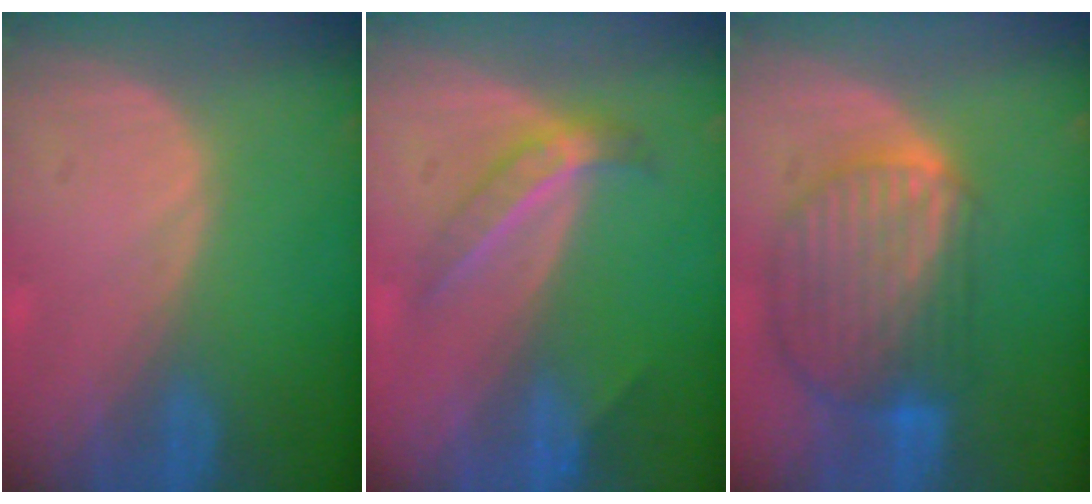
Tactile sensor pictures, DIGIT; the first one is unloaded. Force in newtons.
{"total": 4.2, "press": 4.2, "slide": 0.4}
{"total": 10.4, "press": 8.9, "slide": 5.4}